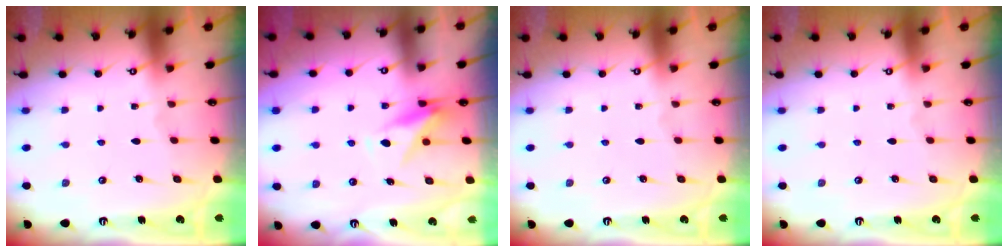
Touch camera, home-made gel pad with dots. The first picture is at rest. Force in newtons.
{"total": 9.2, "press": 9.1, "slide": 1.4}
{"total": 0.0}
{"total": 0.0}